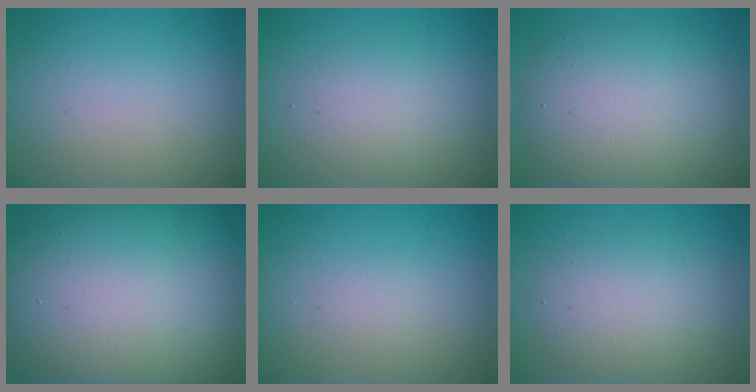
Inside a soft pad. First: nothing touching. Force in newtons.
{"total": 2.4, "press": 2.4, "slide": 0.1}
{"total": 7.3, "press": 7.3, "slide": 0.6}
{"total": 19.1, "press": 19.1, "slide": 1.0}
{"total": 0.7, "press": 0.7, "slide": 0.0}
{"total": 3.9, "press": 3.9, "slide": 0.2}